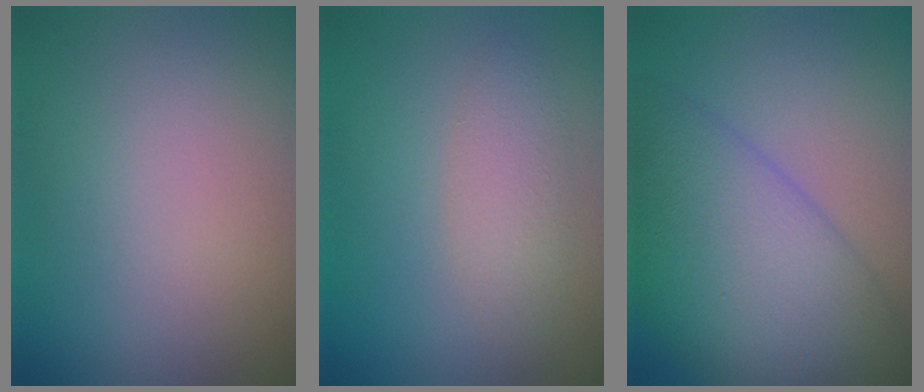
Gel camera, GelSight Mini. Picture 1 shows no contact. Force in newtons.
{"total": 2.3, "press": 2.3, "slide": 0.2}
{"total": 11.5, "press": 11.5, "slide": 0.3}